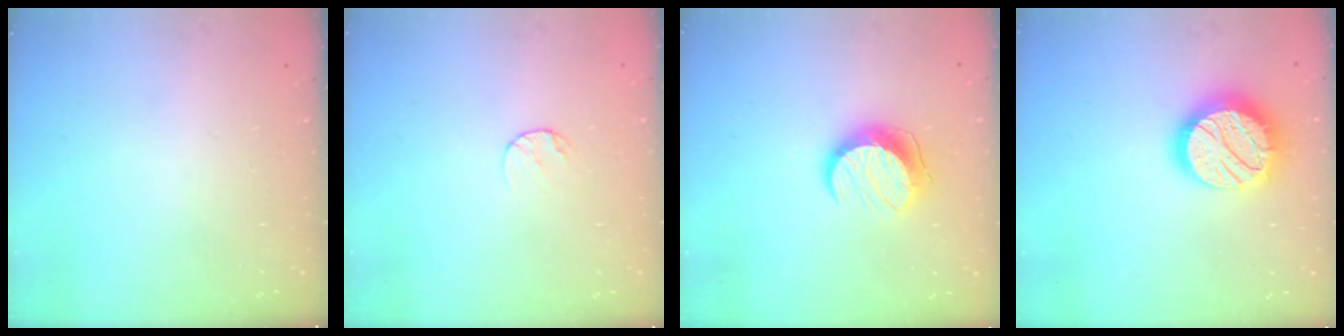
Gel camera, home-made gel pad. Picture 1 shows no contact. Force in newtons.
{"total": 4.9, "press": 4.8, "slide": 0.4}
{"total": 10.2, "press": 10.2, "slide": 0.3}
{"total": 18.3, "press": 18.2, "slide": 1.0}